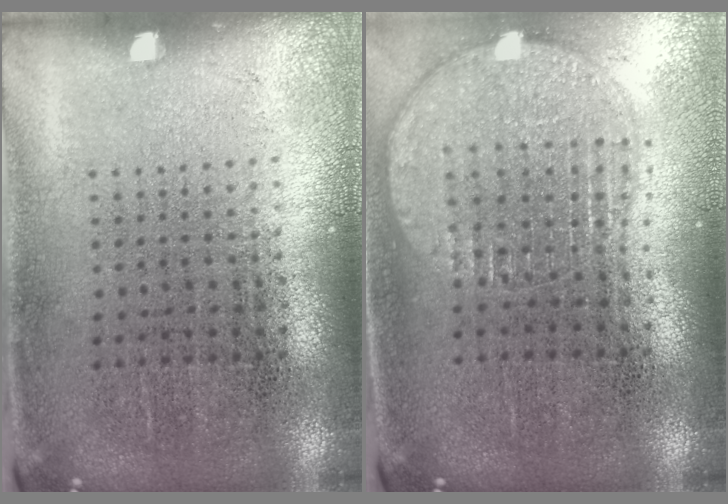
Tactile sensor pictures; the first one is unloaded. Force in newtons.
{"total": 1.7, "press": 1.5, "slide": 0.9}